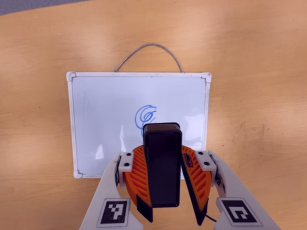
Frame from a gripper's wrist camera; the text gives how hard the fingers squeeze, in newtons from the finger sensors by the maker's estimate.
{"total": 9.0, "left": 9.0, "right": 9.1}